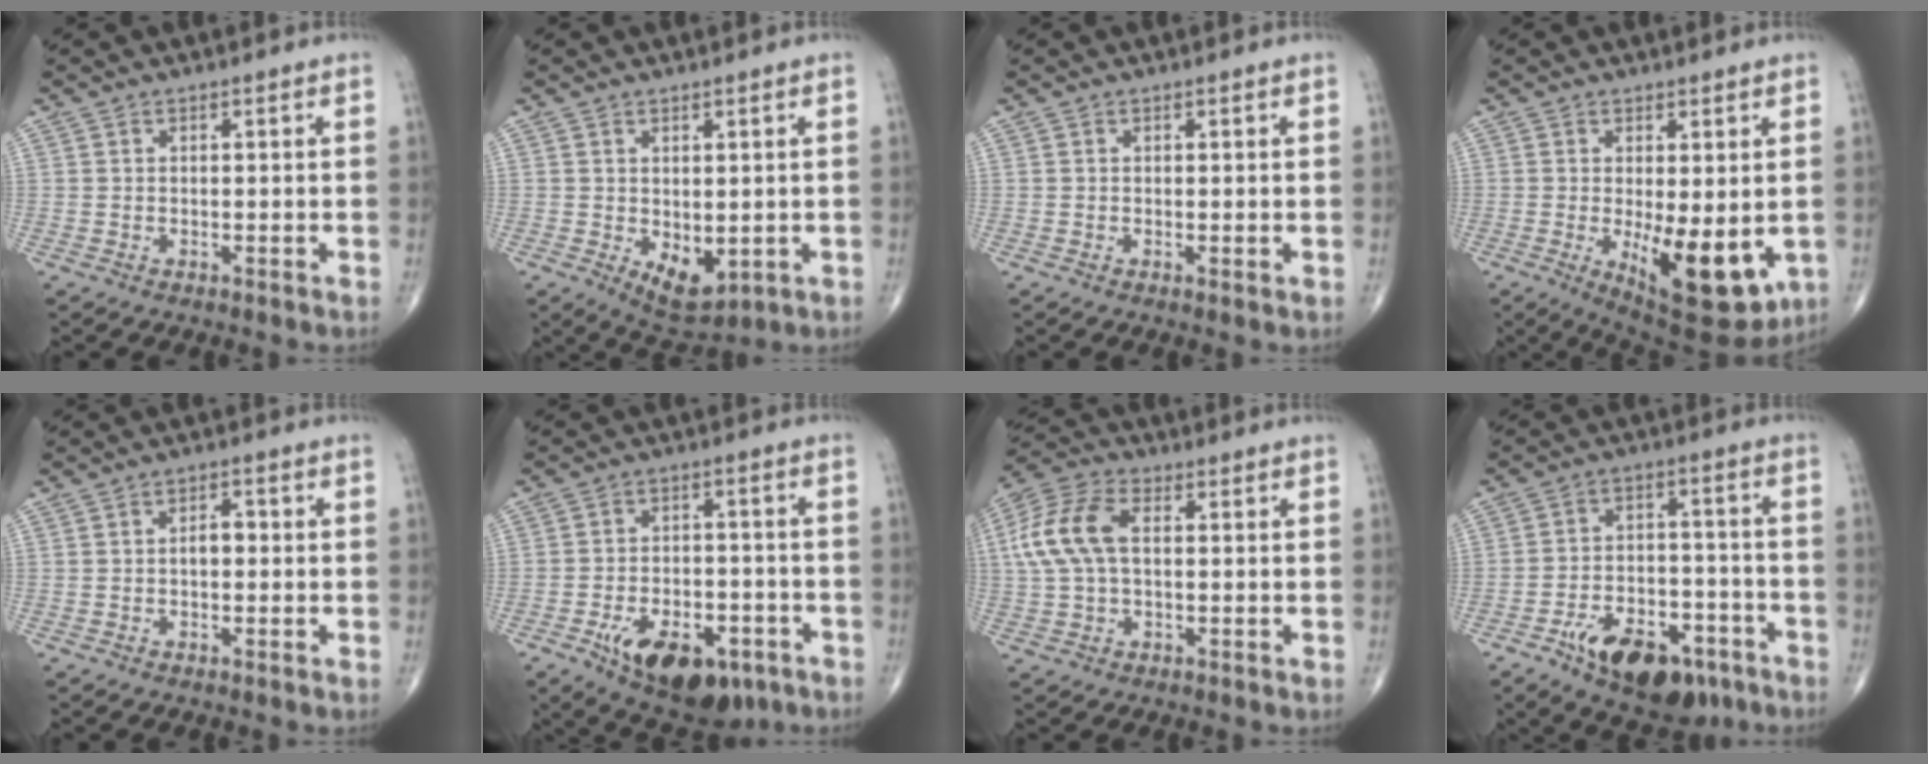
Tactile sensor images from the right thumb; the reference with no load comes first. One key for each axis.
{"total": 6.7, "fx": -1.1, "fy": 3.7, "fz": 5.4, "tx": -0.065, "ty": -0.010, "tz": 0.001}
{"total": 0.6, "fx": 0.0, "fy": 0.1, "fz": 0.6, "tx": -0.013, "ty": -0.003, "tz": -0.001}
{"total": 13.2, "fx": -2.6, "fy": 5.2, "fz": 11.9, "tx": -0.156, "ty": -0.028, "tz": -0.020}
{"total": 2.7, "fx": -0.2, "fy": 1.6, "fz": 2.2, "tx": -0.025, "ty": 0.010, "tz": -0.007}
{"total": 15.9, "fx": -8.0, "fy": 8.5, "fz": 10.8, "tx": -0.140, "ty": 0.029, "tz": -0.110}
{"total": 11.6, "fx": 1.4, "fy": 6.8, "fz": 9.3, "tx": -0.208, "ty": 0.028, "tz": 0.022}
{"total": 16.4, "fx": -9.3, "fy": 8.6, "fz": 10.4, "tx": -0.134, "ty": 0.057, "tz": -0.136}